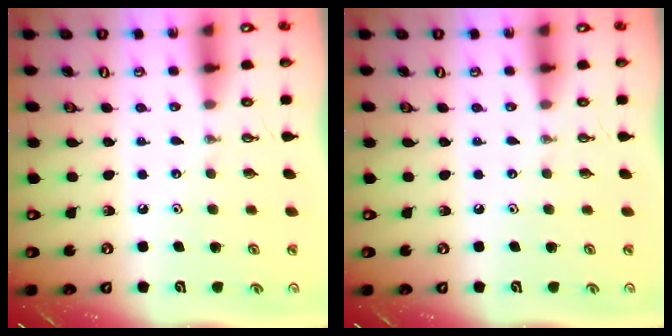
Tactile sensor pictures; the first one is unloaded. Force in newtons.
{"total": 0.0}